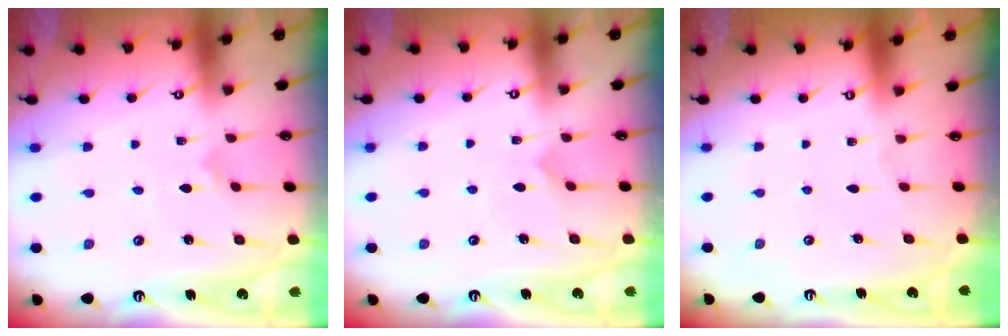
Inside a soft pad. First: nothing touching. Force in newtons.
{"total": 2.8, "press": 2.8, "slide": 0.2}
{"total": 0.0}